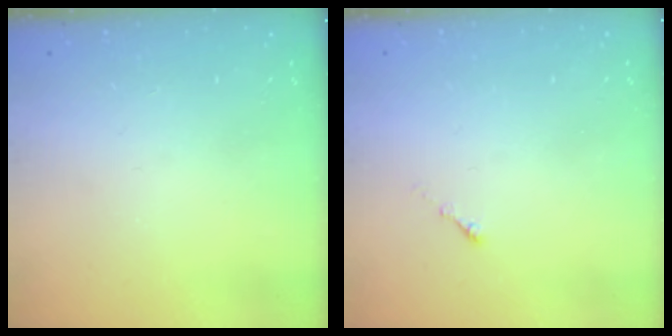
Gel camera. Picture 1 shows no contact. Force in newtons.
{"total": 0.0}